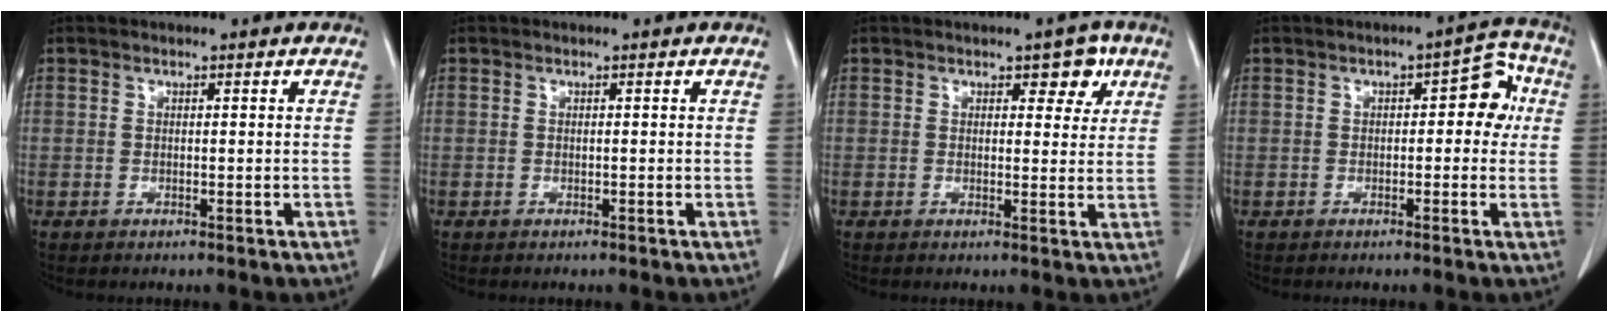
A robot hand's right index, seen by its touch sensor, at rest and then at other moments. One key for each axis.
{"total": 0.0}
{"total": 3.7, "fx": 1.9, "fy": 2.1, "fz": 2.4, "tx": -0.018, "ty": 0.004, "tz": 0.022}
{"total": 5.6, "fx": 0.5, "fy": 2.8, "fz": 4.8, "tx": -0.044, "ty": 0.029, "tz": 0.001}